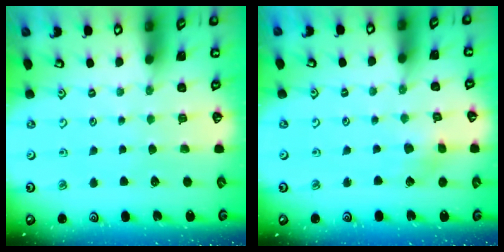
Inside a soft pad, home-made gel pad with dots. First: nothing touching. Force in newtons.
{"total": 3.1, "press": 3.0, "slide": 0.7}